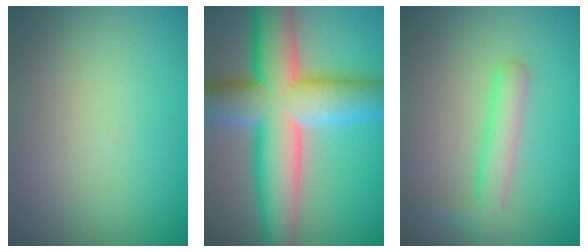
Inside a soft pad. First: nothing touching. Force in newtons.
{"total": 12.7, "press": 12.7, "slide": 0.4}
{"total": 2.9, "press": 2.9, "slide": 0.2}